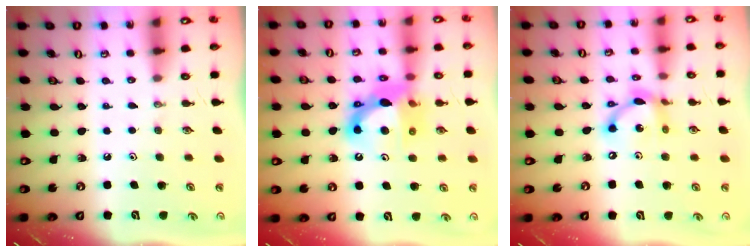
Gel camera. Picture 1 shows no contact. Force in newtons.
{"total": 12.8, "press": 12.8, "slide": 1.3}
{"total": 11.5, "press": 11.5, "slide": 0.6}